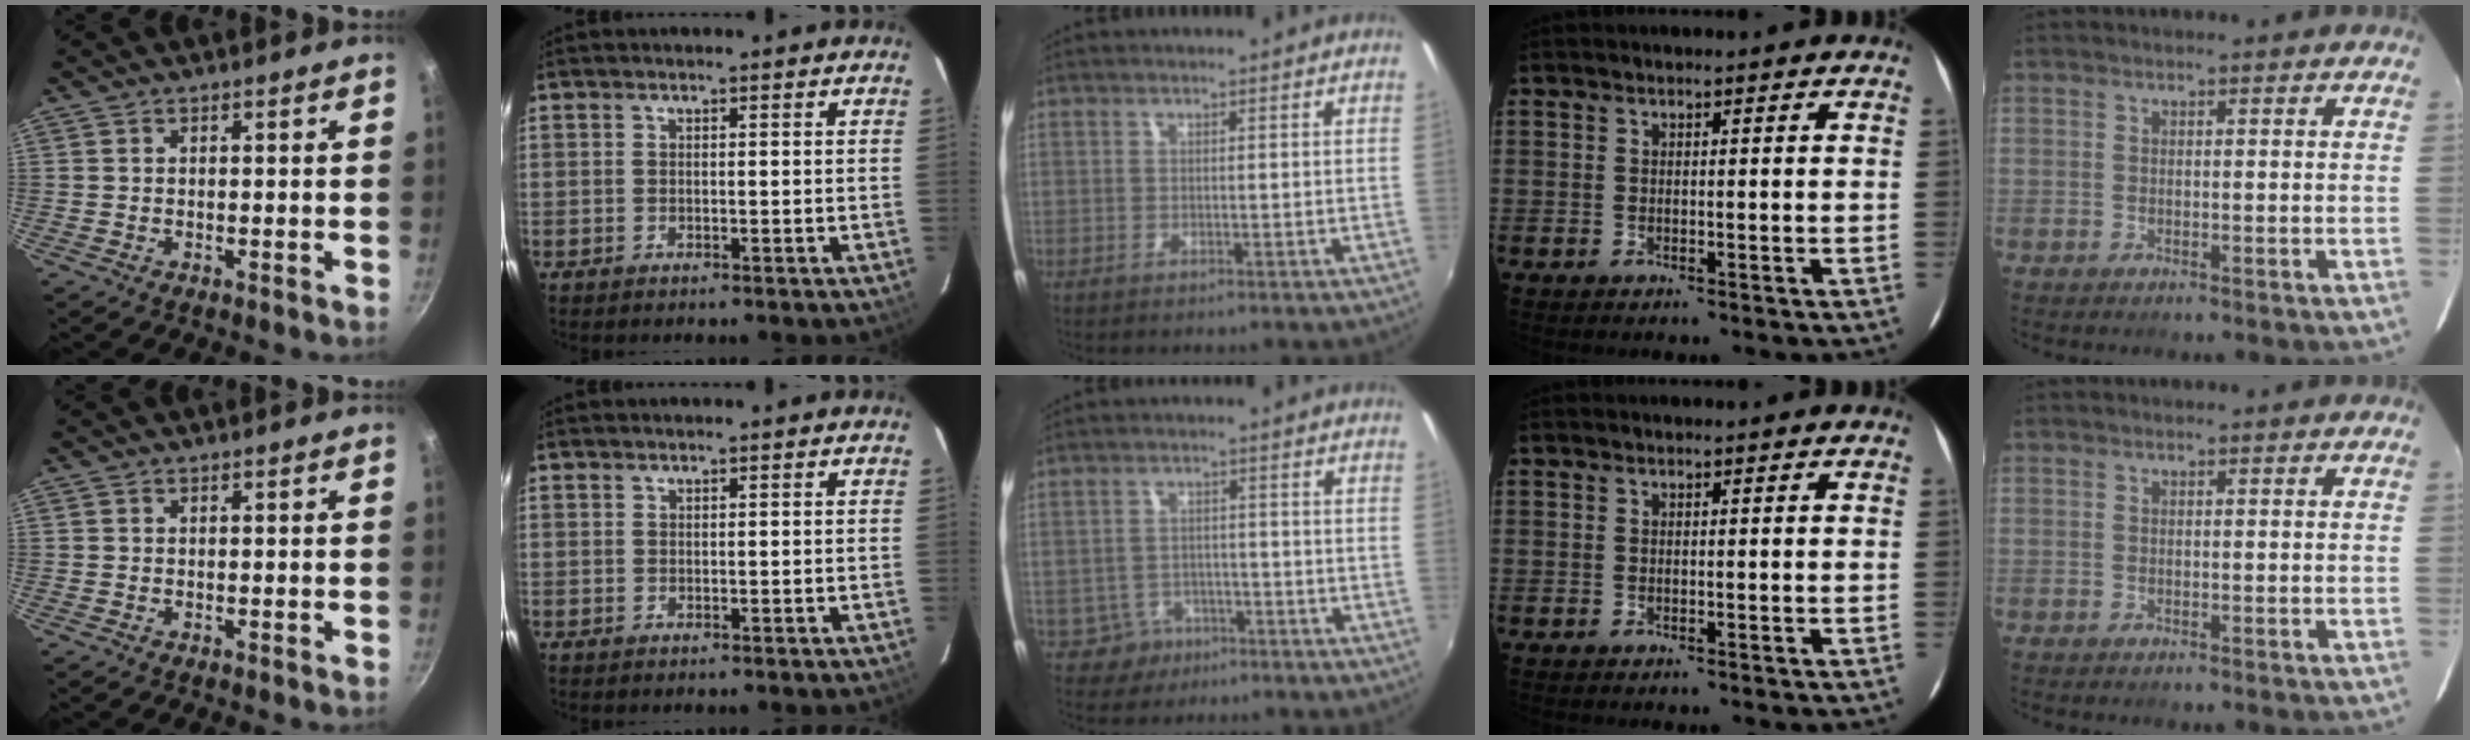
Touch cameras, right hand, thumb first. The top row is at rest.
{"middle": {"total": 4.3, "force": [-2.7, 3.4, 0.3], "torque": [-0.020, 0.011, -0.038]}}